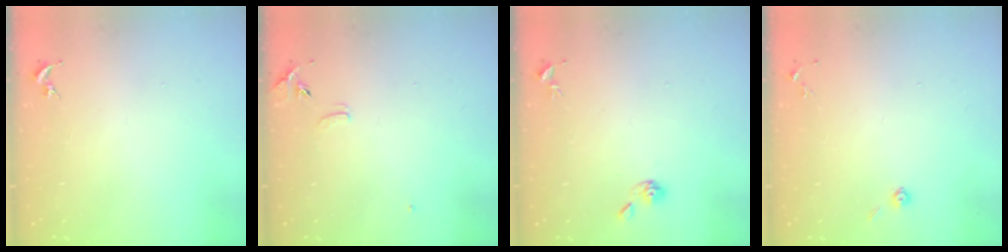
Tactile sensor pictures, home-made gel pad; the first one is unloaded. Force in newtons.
{"total": 6.9, "press": 6.9, "slide": 0.6}
{"total": 5.2, "press": 5.1, "slide": 0.7}
{"total": 3.9, "press": 3.8, "slide": 0.9}